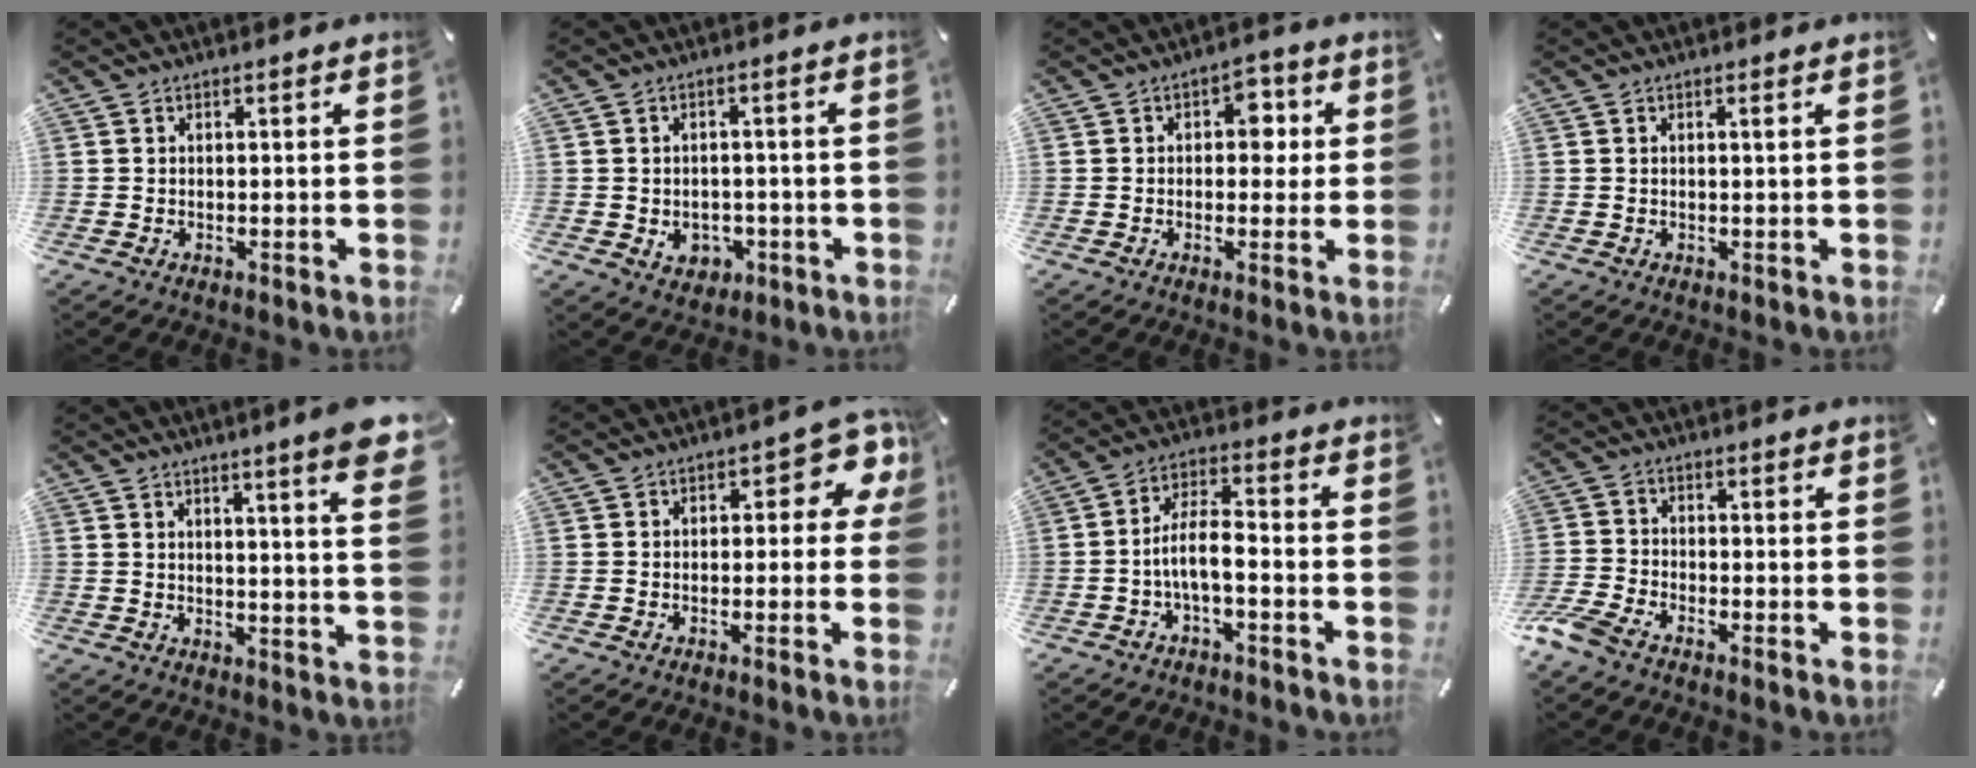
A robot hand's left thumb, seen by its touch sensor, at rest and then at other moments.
{"total": 4.7, "force": [-1.0, 4.1, 2.1], "torque": [-0.028, 0.000, -0.020]}
{"total": 5.1, "force": [0.4, 3.6, 3.6], "torque": [-0.026, -0.007, -0.007]}
{"total": 0.7, "force": [0.2, 0.0, 0.6], "torque": [-0.010, -0.001, 0.003]}
{"total": 8.4, "force": [5.1, 0.1, 6.7], "torque": [-0.105, -0.033, 0.082]}
{"total": 6.7, "force": [1.6, 3.7, 5.3], "torque": [-0.065, -0.007, 0.021]}
{"total": 7.8, "force": [-3.0, 3.0, 6.5], "torque": [-0.121, 0.014, -0.053]}
{"total": 4.9, "force": [-4.0, 1.8, 2.3], "torque": [-0.076, 0.002, -0.084]}